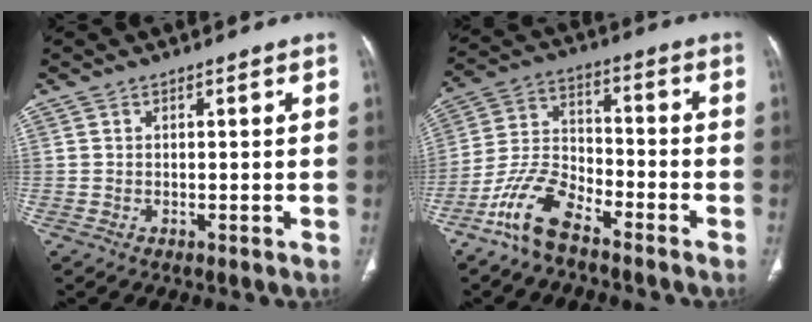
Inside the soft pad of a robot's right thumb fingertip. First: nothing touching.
{"total": 10.4, "force": [-7.3, 4.4, 5.9], "torque": [-0.130, 0.048, -0.152]}